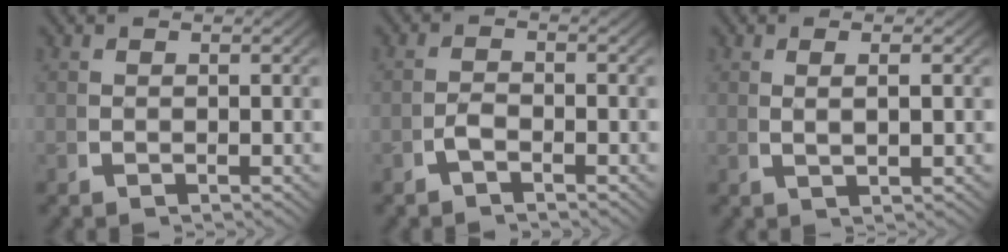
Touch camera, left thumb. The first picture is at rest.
{"total": 1.3, "force": [-1.1, 0.4, 0.6], "torque": [-0.015, 0.002, -0.022]}
{"total": 1.5, "force": [0.7, 0.0, 1.3], "torque": [-0.030, 0.004, 0.017]}